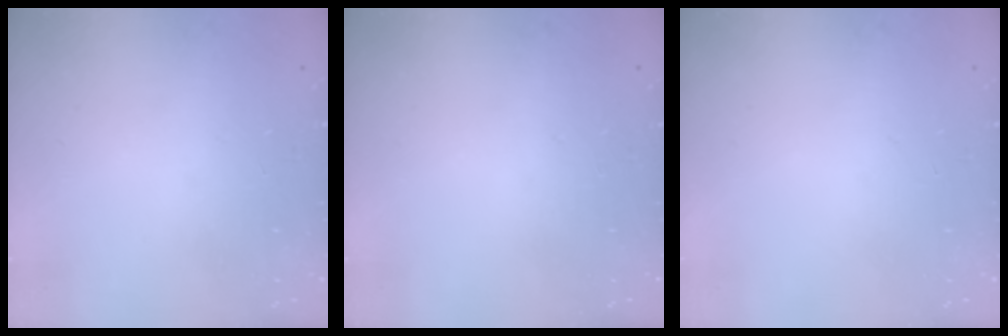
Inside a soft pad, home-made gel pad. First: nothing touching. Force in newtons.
{"total": 0.0}
{"total": 0.0}